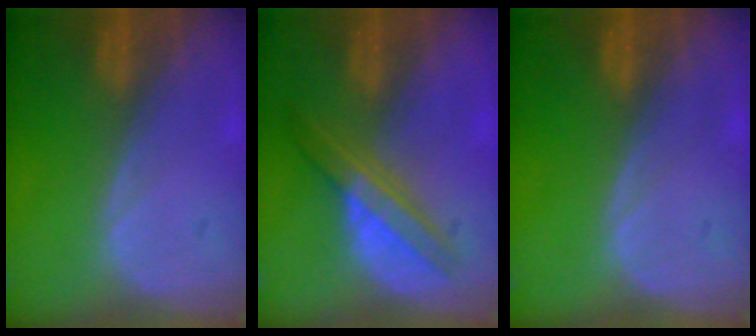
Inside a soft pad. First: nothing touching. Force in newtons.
{"total": 6.6, "press": 5.7, "slide": 3.3}
{"total": 0.0}